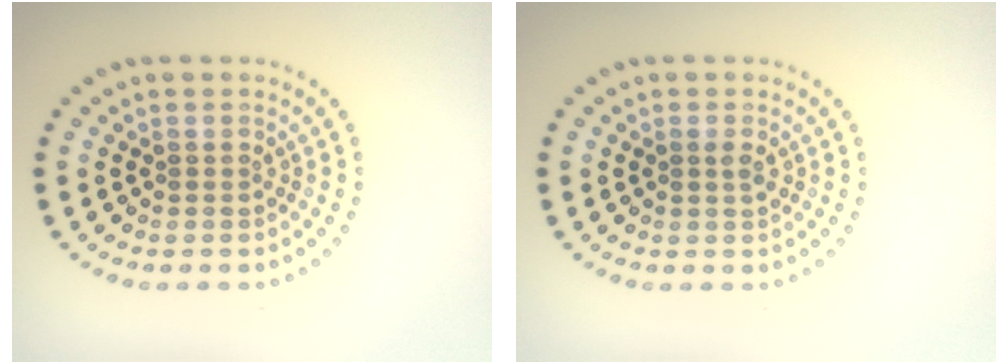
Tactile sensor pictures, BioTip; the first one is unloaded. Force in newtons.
{"total": 0.8, "press": 0.8, "slide": 0.1}